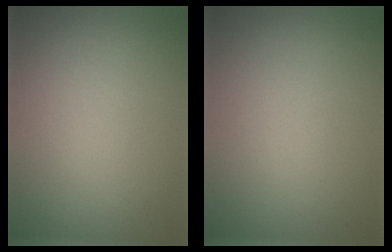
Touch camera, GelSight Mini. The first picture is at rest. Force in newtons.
{"total": 0.0}